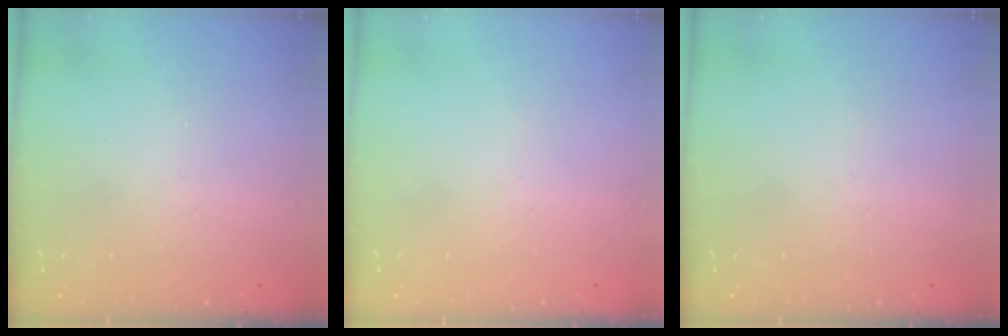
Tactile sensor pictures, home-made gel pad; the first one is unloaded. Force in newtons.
{"total": 0.0}
{"total": 0.0}